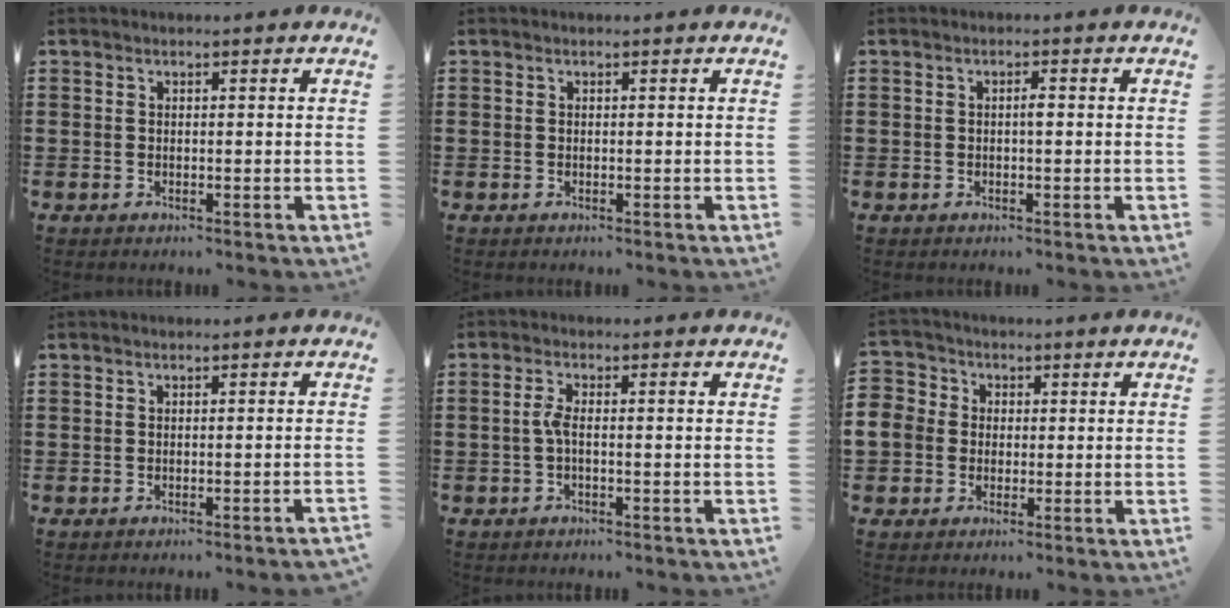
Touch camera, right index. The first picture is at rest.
{"total": 0.0}
{"total": 1.1, "force": [-0.1, 0.2, 1.1], "torque": [-0.021, -0.002, -0.001]}
{"total": 0.8, "force": [-0.7, -0.2, 0.4], "torque": [-0.008, -0.003, -0.013]}
{"total": 2.7, "force": [-0.5, 0.5, 2.6], "torque": [-0.063, -0.002, -0.015]}
{"total": 4.6, "force": [-0.3, 4.5, 1.0], "torque": [-0.058, 0.005, -0.015]}